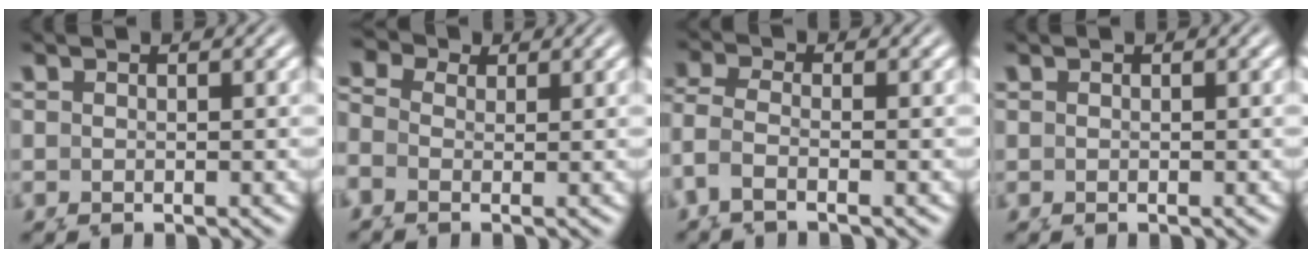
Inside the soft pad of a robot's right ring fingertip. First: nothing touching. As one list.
[{"total": 3.8, "force": [1.6, 2.9, 1.8], "torque": [-0.038, 0.000, 0.016]}, {"total": 2.9, "force": [-0.2, 2.0, 2.1], "torque": [-0.070, -0.017, 0.005]}, {"total": 0.0}]